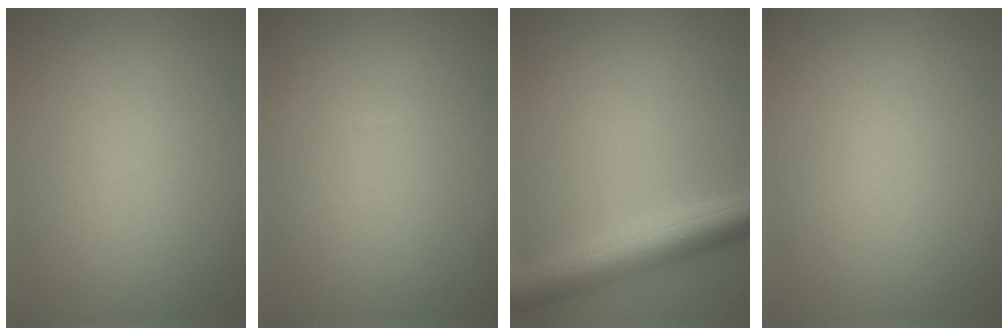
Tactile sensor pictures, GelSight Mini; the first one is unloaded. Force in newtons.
{"total": 0.0}
{"total": 6.0, "press": 6.0, "slide": 0.3}
{"total": 0.0}